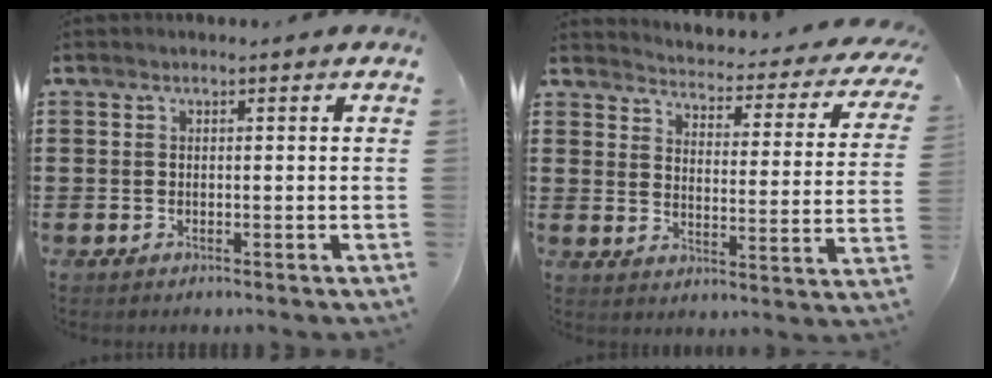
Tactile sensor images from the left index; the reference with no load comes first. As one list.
[{"total": 2.6, "force": [2.5, 0.0, 0.7], "torque": [-0.033, -0.029, 0.032]}]